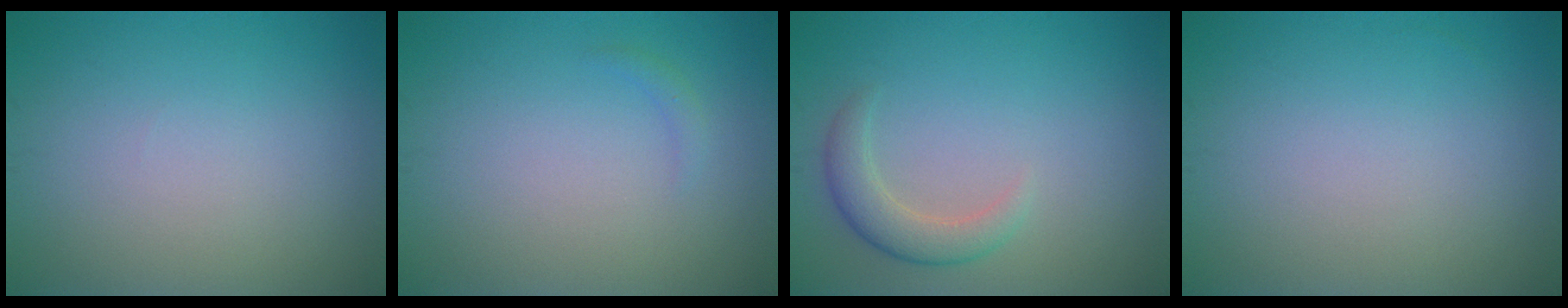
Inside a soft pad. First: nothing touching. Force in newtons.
{"total": 0.7, "press": 0.7, "slide": 0.1}
{"total": 2.7, "press": 2.7, "slide": 0.4}
{"total": 0.0}